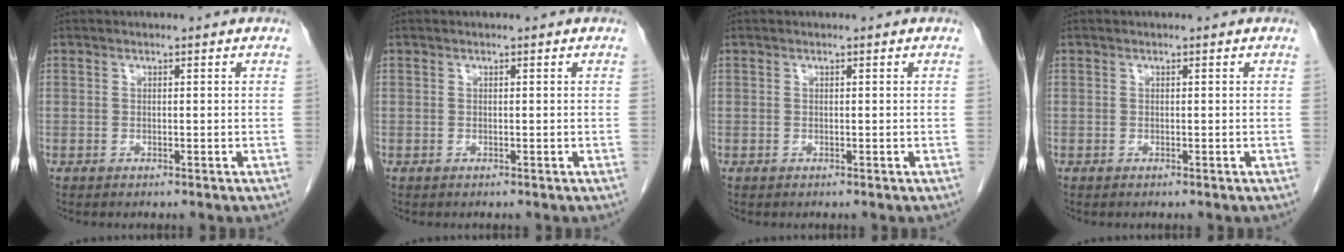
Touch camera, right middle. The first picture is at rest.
{"total": 0.0}
{"total": 0.0}
{"total": 0.0}